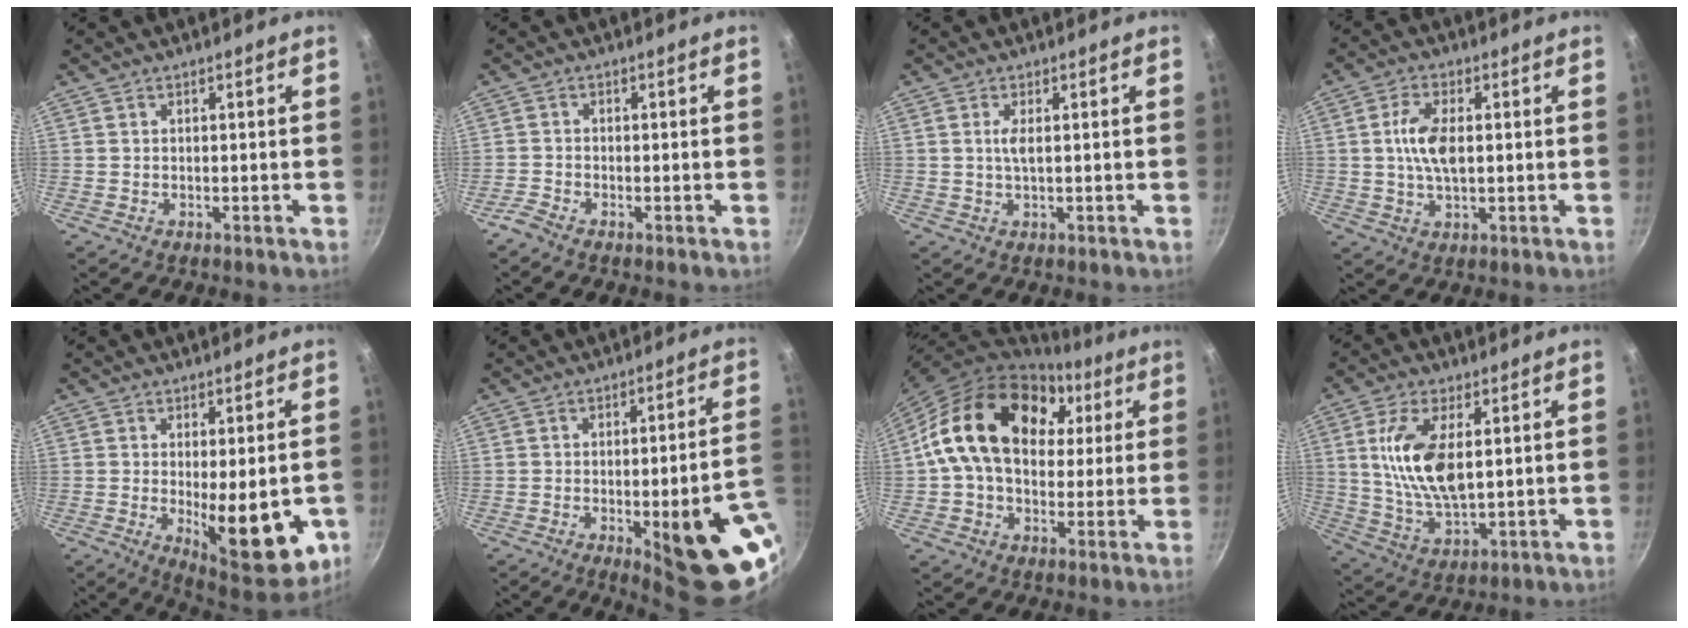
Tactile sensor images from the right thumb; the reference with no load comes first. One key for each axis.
{"total": 1.9, "fx": -1.7, "fy": 0.4, "fz": 0.8, "tx": -0.033, "ty": 0.011, "tz": -0.040}
{"total": 2.2, "fx": 0.4, "fy": 0.6, "fz": 2.1, "tx": -0.048, "ty": 0.000, "tz": 0.010}
{"total": 7.4, "fx": 0.7, "fy": 3.7, "fz": 6.3, "tx": -0.121, "ty": 0.006, "tz": 0.012}
{"total": 16.5, "fx": -3.5, "fy": 6.4, "fz": 14.9, "tx": -0.168, "ty": -0.016, "tz": -0.032}
{"total": 21.6, "fx": -7.1, "fy": 5.9, "fz": 19.5, "tx": -0.196, "ty": 0.015, "tz": -0.082}
{"total": 22.5, "fx": 5.8, "fy": 15.8, "fz": 15.0, "tx": -0.238, "ty": 0.019, "tz": 0.085}
{"total": 13.1, "fx": 2.7, "fy": 6.1, "fz": 11.3, "tx": -0.213, "ty": -0.012, "tz": 0.058}